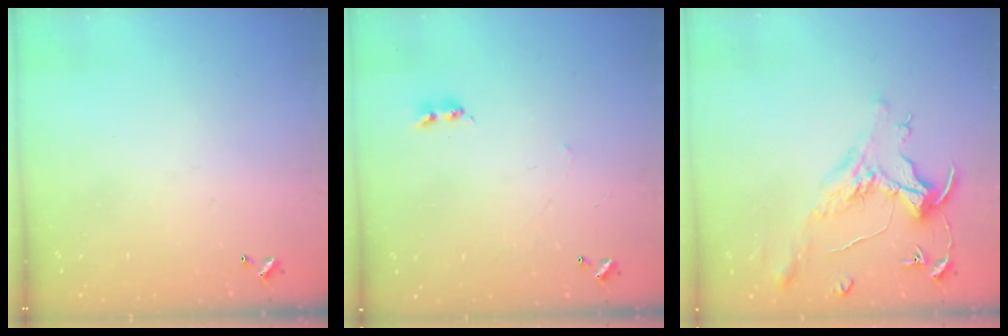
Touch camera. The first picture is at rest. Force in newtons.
{"total": 2.2, "press": 2.1, "slide": 0.5}
{"total": 1.6, "press": 1.4, "slide": 0.7}